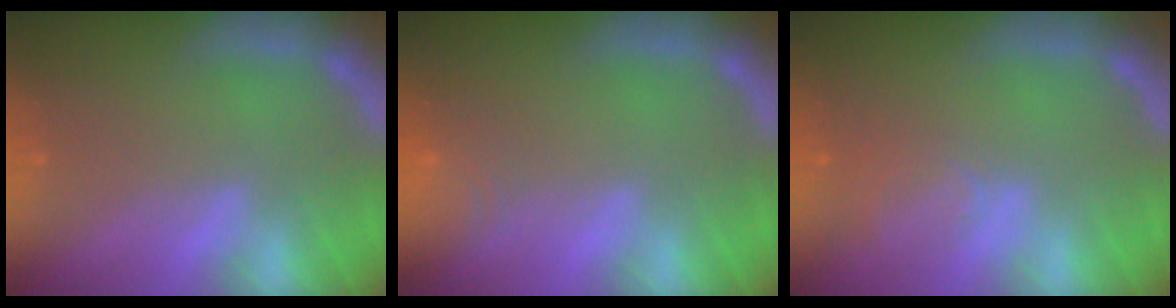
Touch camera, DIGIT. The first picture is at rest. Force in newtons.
{"total": 3.5}
{"total": 2.5}